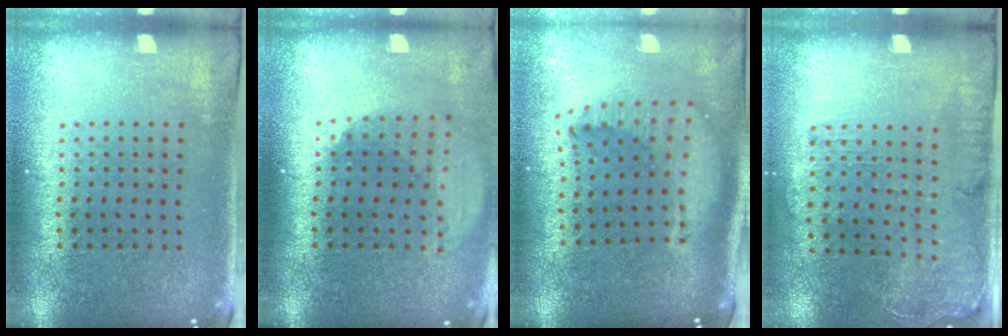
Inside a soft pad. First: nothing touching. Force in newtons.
{"total": 1.9, "press": 1.5, "slide": 1.1}
{"total": 2.1, "press": 1.6, "slide": 1.3}
{"total": 1.4, "press": 1.2, "slide": 0.7}